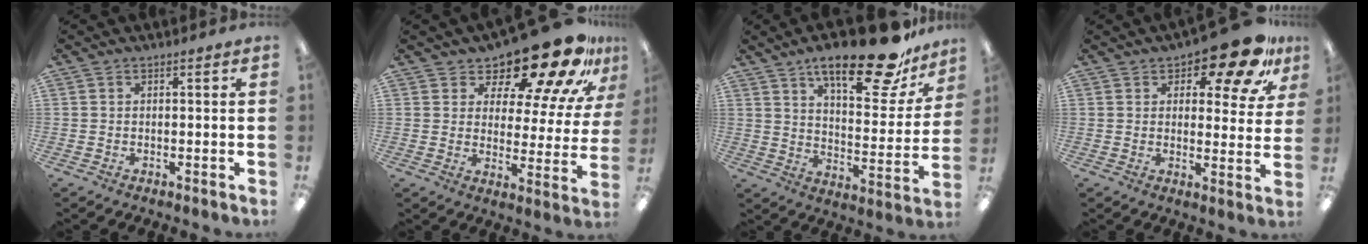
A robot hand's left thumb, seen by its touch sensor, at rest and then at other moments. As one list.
[{"total": 19.3, "force": [15.3, 6.2, 10.0], "torque": [-0.147, -0.113, 0.250]}, {"total": 21.6, "force": [15.4, 7.0, 13.4], "torque": [-0.199, -0.094, 0.251]}, {"total": 12.8, "force": [8.8, 5.3, 7.5], "torque": [-0.091, -0.053, 0.148]}]